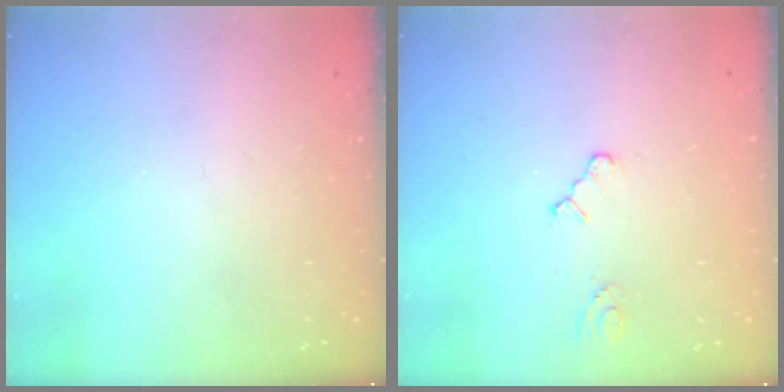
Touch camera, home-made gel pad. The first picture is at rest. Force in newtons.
{"total": 2.5, "press": 2.5, "slide": 0.3}